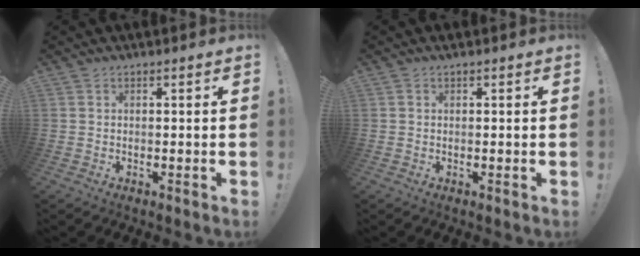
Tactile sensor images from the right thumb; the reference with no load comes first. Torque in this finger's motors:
{"motor_torque": [0.00, 0.34, -0.07, 0.08, 0.07]}